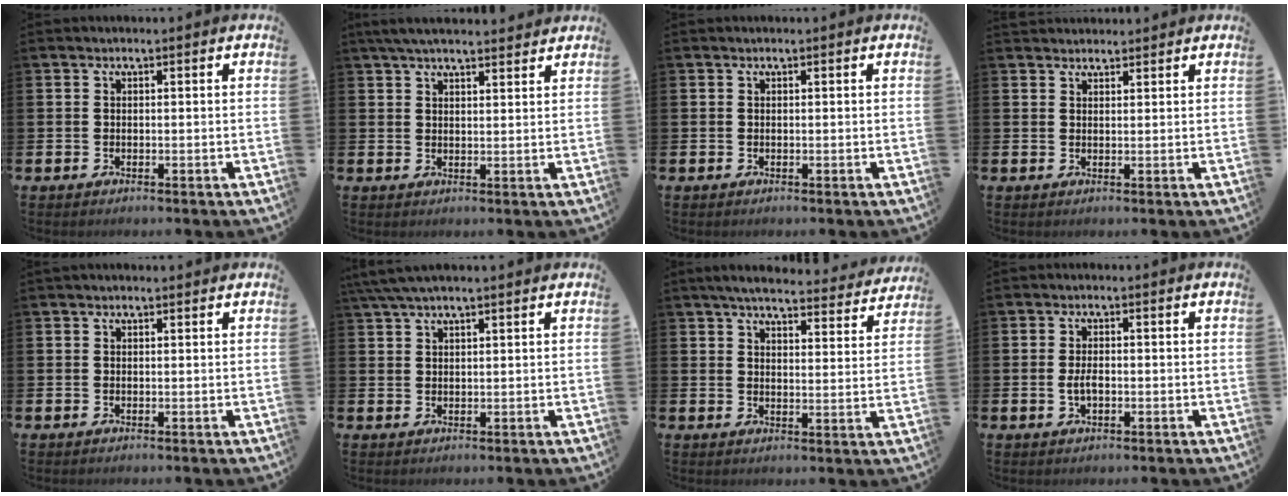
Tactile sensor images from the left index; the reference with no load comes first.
{"total": 4.2, "force": [3.9, 0.7, 1.5], "torque": [-0.037, -0.007, 0.072]}
{"total": 0.0}
{"total": 1.9, "force": [1.8, 0.6, 0.0], "torque": [0.007, -0.007, 0.032]}
{"total": 1.5, "force": [1.4, 0.5, 0.2], "torque": [0.006, -0.001, 0.024]}
{"total": 3.4, "force": [2.7, 0.4, 2.0], "torque": [-0.050, 0.003, 0.052]}
{"total": 5.3, "force": [4.9, 0.7, 1.7], "torque": [-0.039, -0.031, 0.083]}
{"total": 2.3, "force": [-0.3, 1.2, 2.0], "torque": [-0.032, 0.001, -0.007]}